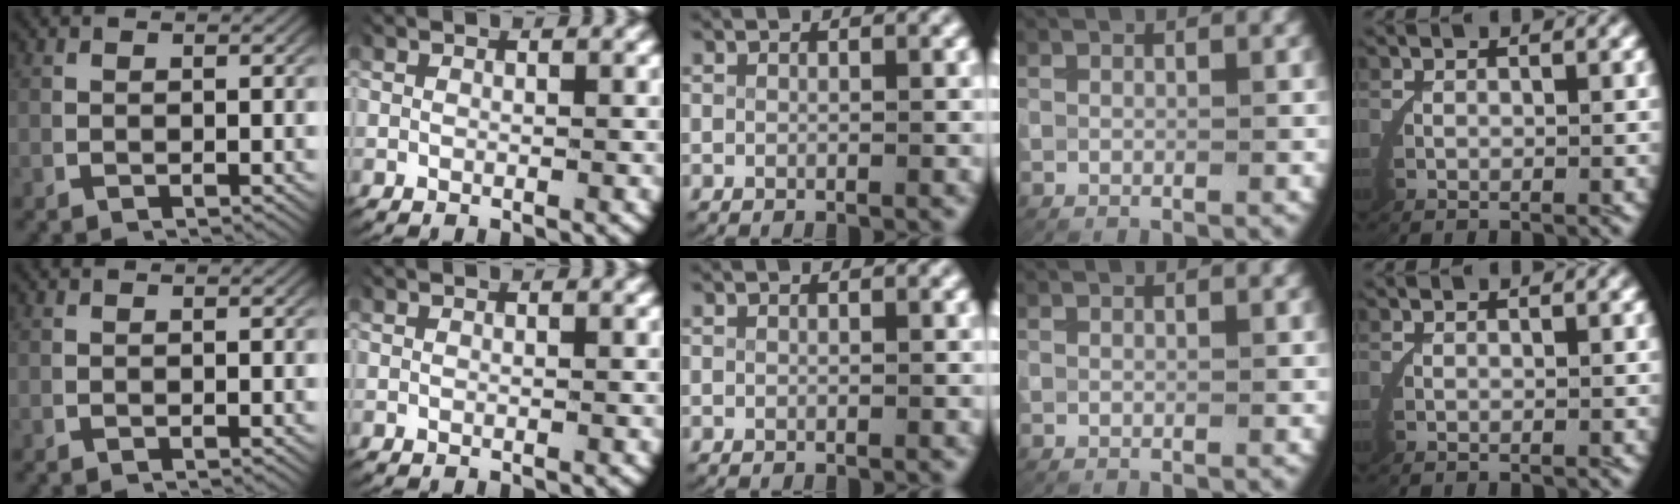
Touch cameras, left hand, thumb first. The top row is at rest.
{}